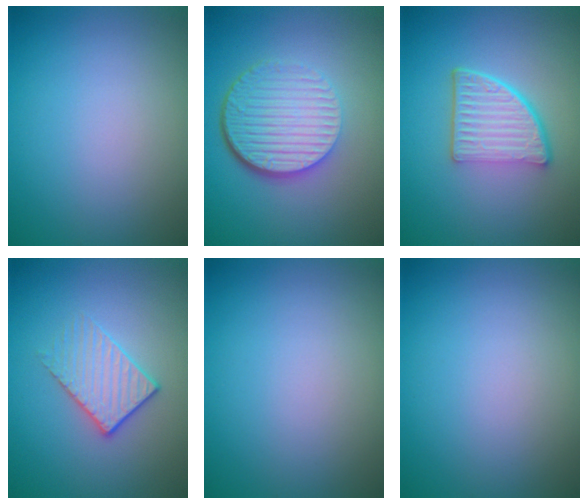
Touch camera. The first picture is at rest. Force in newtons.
{"total": 6.7, "press": 4.4, "slide": 5.0}
{"total": 5.4, "press": 3.6, "slide": 4.0}
{"total": 2.2, "press": 1.9, "slide": 1.2}
{"total": 0.0}
{"total": 0.0}